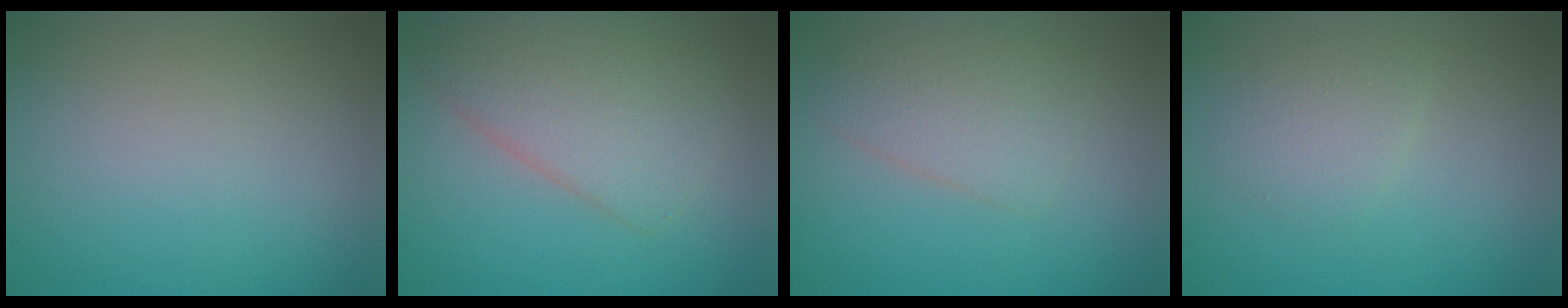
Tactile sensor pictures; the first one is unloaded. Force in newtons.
{"total": 5.0, "press": 5.0, "slide": 0.3}
{"total": 3.2, "press": 3.2, "slide": 0.1}
{"total": 1.9, "press": 1.9, "slide": 0.1}